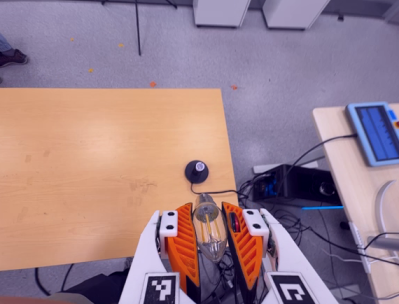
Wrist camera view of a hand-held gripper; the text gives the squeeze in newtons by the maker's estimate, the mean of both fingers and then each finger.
{"total": 17.7, "left": 18.8, "right": 16.5}